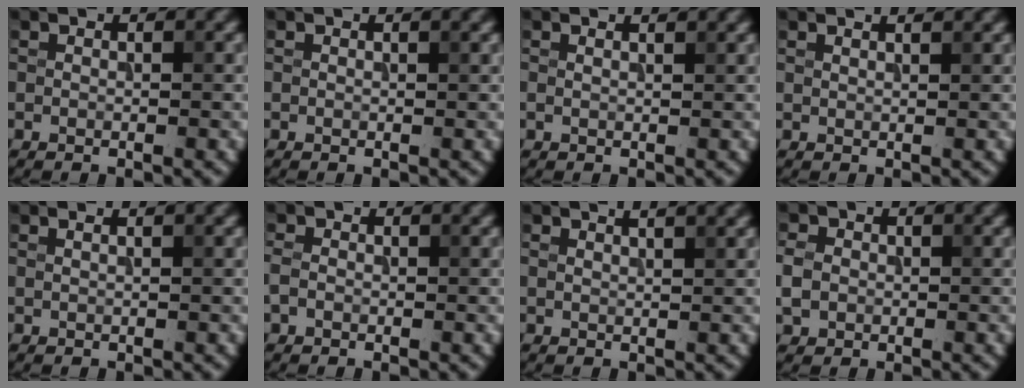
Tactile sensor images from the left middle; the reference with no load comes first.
{"total": 0.6, "force": [0.4, 0.1, 0.4], "torque": [-0.002, 0.003, 0.006]}
{"total": 1.8, "force": [1.3, 0.6, 1.0], "torque": [-0.010, 0.000, 0.002]}
{"total": 1.6, "force": [1.4, 0.3, 0.6], "torque": [-0.009, 0.003, 0.011]}
{"total": 1.3, "force": [0.8, 0.5, 0.8], "torque": [-0.007, -0.003, 0.003]}
{"total": 1.4, "force": [-0.4, 1.1, 0.7], "torque": [-0.015, 0.001, -0.014]}
{"total": 3.0, "force": [2.1, 1.2, 1.9], "torque": [0.003, 0.014, 0.003]}
{"total": 2.3, "force": [-0.2, 2.1, 1.1], "torque": [-0.022, 0.000, -0.008]}